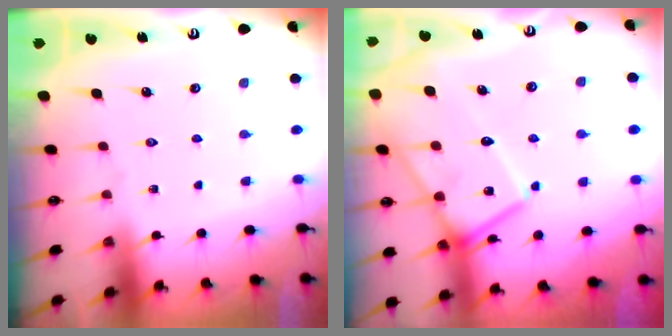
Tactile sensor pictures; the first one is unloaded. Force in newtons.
{"total": 16.6, "press": 16.5, "slide": 1.4}